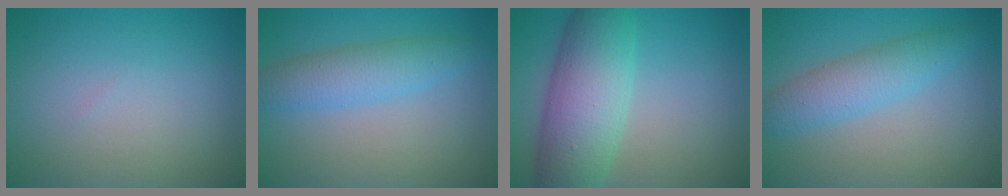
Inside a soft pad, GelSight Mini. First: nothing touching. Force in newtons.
{"total": 3.8, "press": 3.8, "slide": 0.1}
{"total": 9.0, "press": 9.0, "slide": 0.2}
{"total": 3.9, "press": 3.9, "slide": 0.1}